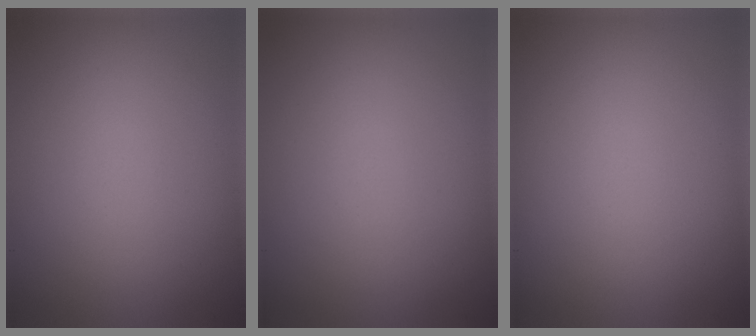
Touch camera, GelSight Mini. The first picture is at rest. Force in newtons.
{"total": 0.0}
{"total": 0.0}